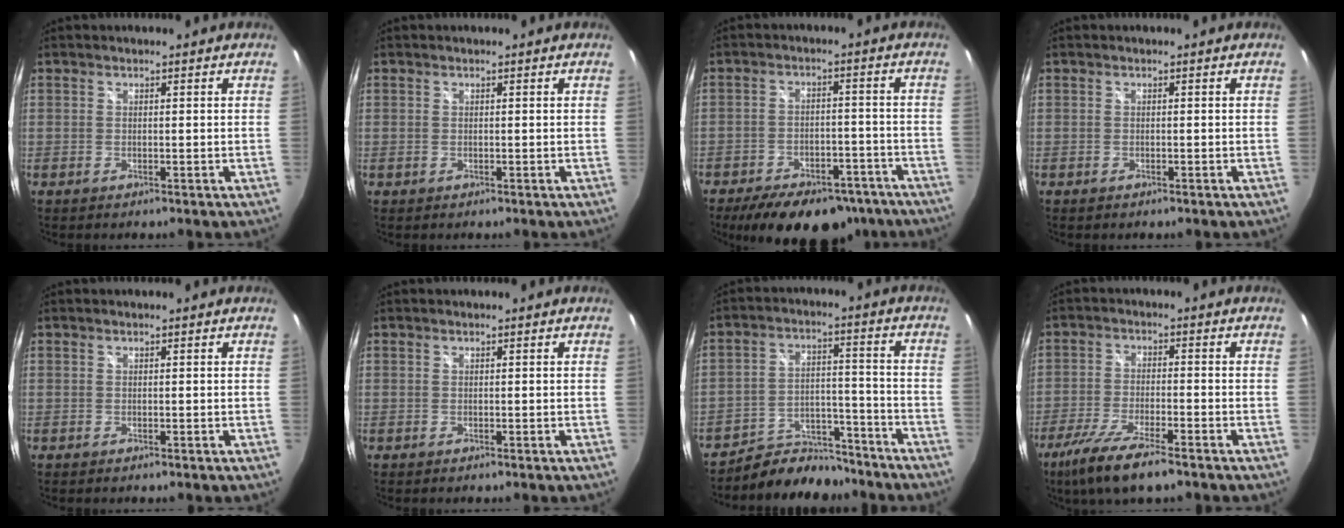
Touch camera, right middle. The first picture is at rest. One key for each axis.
{"total": 0.0}
{"total": 18.7, "fx": -14.3, "fy": 8.4, "fz": 8.6, "tx": -0.168, "ty": -0.002, "tz": -0.184}
{"total": 0.0}
{"total": 0.0}
{"total": 0.0}
{"total": 11.7, "fx": -10.6, "fy": 4.2, "fz": 2.4, "tx": -0.051, "ty": 0.024, "tz": -0.159}
{"total": 11.2, "fx": -7.9, "fy": 2.0, "fz": 7.7, "tx": -0.175, "ty": -0.037, "tz": -0.148}